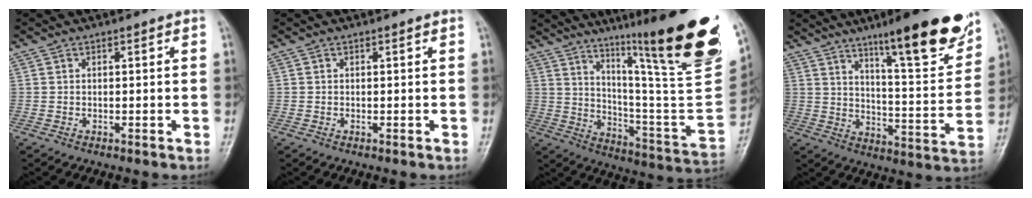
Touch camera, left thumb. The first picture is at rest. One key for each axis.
{"total": 0.0}
{"total": 31.7, "fx": 19.0, "fy": 3.7, "fz": 25.1, "tx": -0.308, "ty": -0.097, "tz": 0.288}
{"total": 18.6, "fx": 12.3, "fy": 3.4, "fz": 13.6, "tx": -0.160, "ty": -0.069, "tz": 0.185}